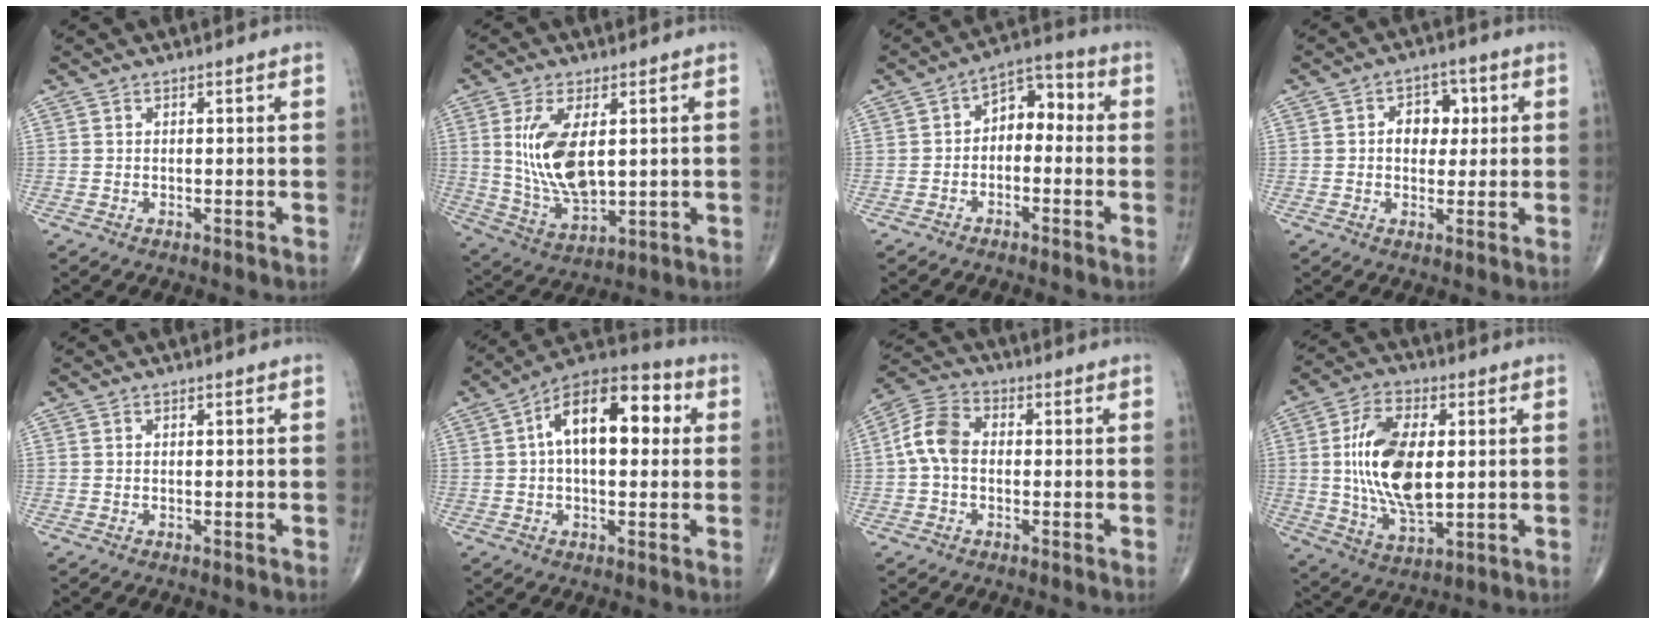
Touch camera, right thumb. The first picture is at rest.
{"total": 13.1, "force": [2.4, 6.3, 11.2], "torque": [-0.214, -0.021, 0.060]}
{"total": 7.0, "force": [-0.6, 4.7, 5.2], "torque": [-0.049, 0.041, -0.026]}
{"total": 6.4, "force": [1.1, 4.7, 4.2], "torque": [-0.023, 0.007, 0.012]}
{"total": 0.0}
{"total": 15.9, "force": [3.0, 8.3, 13.2], "torque": [-0.188, 0.034, 0.037]}
{"total": 7.6, "force": [-0.3, 5.3, 5.5], "torque": [-0.105, 0.025, -0.017]}
{"total": 16.5, "force": [1.4, 8.4, 14.2], "torque": [-0.261, -0.011, 0.030]}